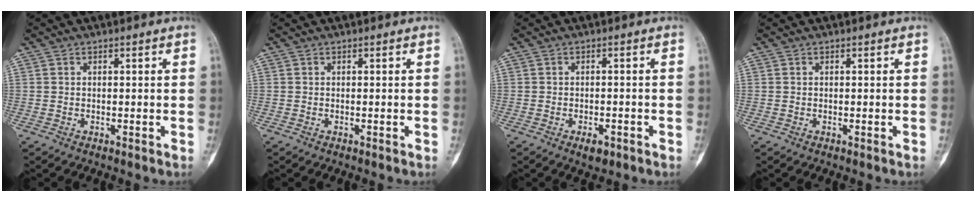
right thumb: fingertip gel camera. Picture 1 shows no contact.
{"total": 0.0}
{"total": 2.9, "force": [-1.6, 1.5, 1.9], "torque": [-0.020, 0.008, -0.019]}
{"total": 0.0}